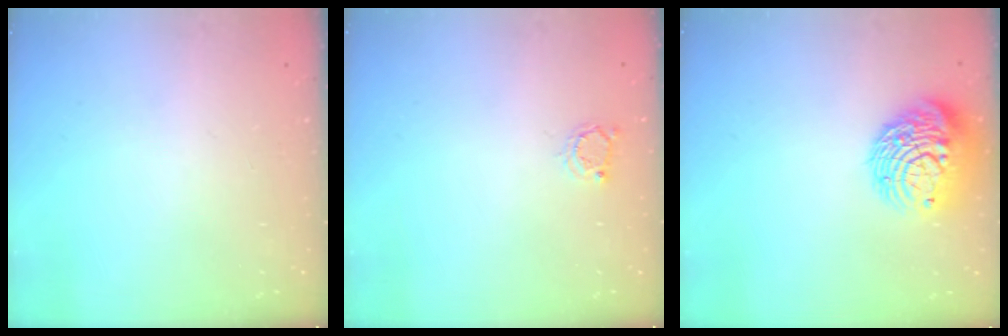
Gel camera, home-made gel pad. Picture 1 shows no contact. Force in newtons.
{"total": 2.5, "press": 2.5, "slide": 0.3}
{"total": 12.8, "press": 12.7, "slide": 1.9}